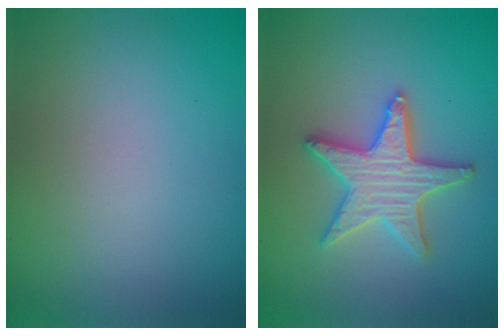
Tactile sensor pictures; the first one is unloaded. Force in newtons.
{"total": 4.9, "press": 4.9, "slide": 0.9}